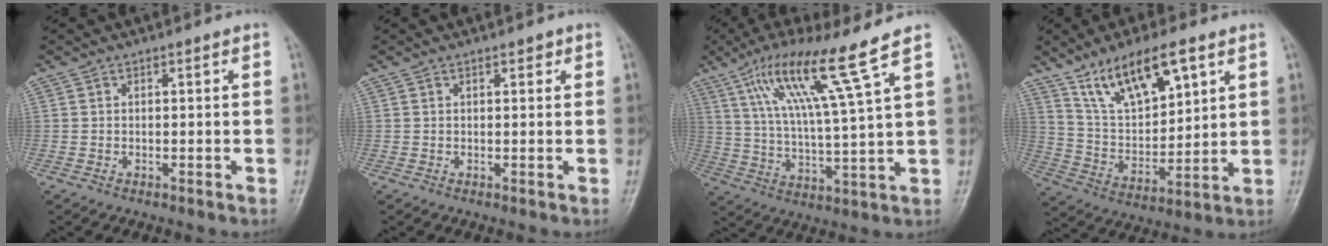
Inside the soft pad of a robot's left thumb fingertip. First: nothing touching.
{"total": 1.2, "force": [0.8, 0.6, 0.7], "torque": [-0.004, -0.001, 0.007]}
{"total": 14.6, "force": [8.6, -0.6, 11.8], "torque": [-0.213, -0.033, 0.156]}
{"total": 14.3, "force": [8.6, 5.5, 10.0], "torque": [-0.154, -0.035, 0.169]}